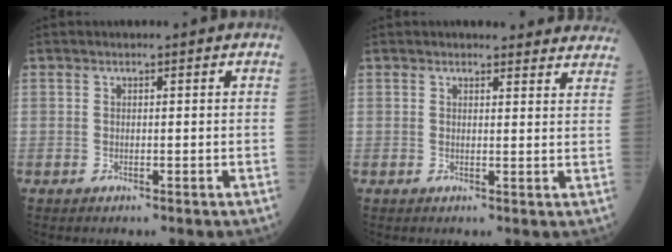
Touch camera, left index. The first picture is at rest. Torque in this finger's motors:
{"motor_torque": [0.13, -0.20, 0.05, 0.05]}